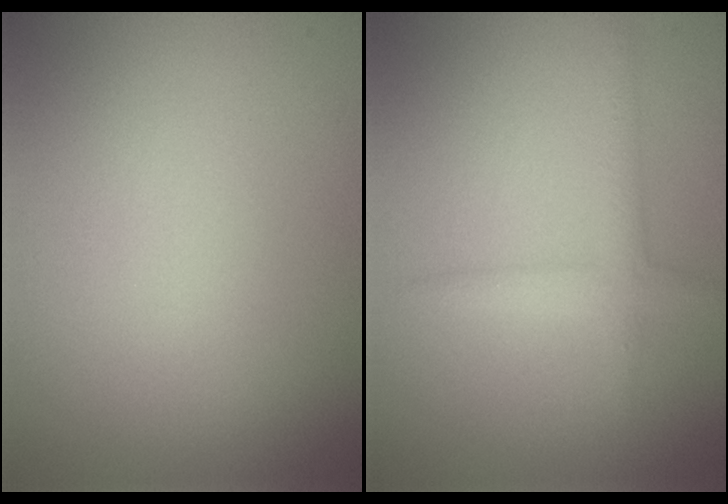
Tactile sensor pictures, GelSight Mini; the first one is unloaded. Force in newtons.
{"total": 1.8, "press": 1.8, "slide": 0.2}